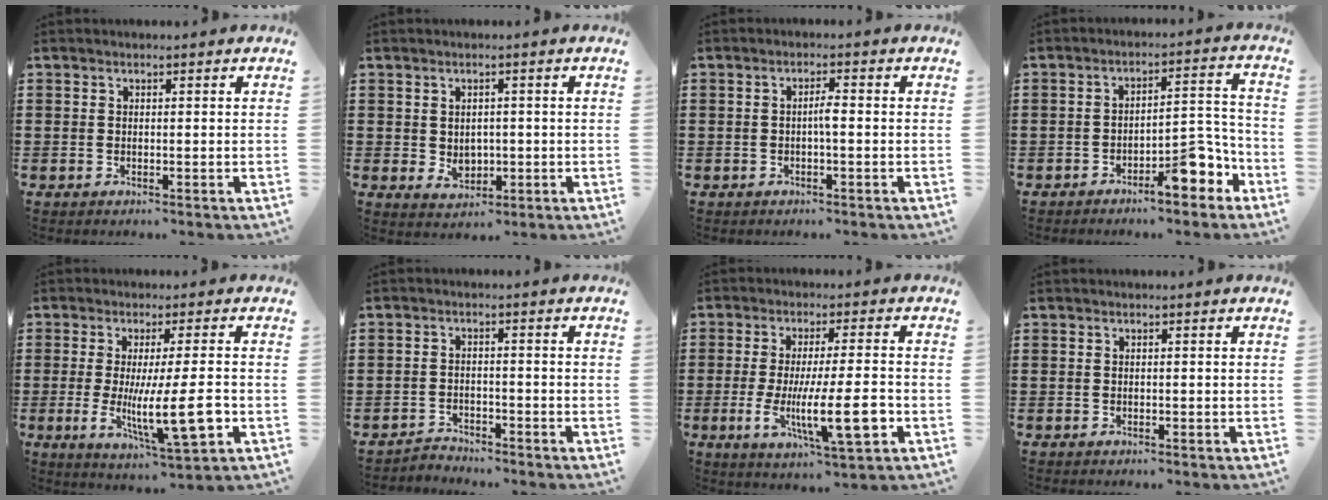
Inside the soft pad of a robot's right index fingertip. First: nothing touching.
{"total": 2.4, "force": [0.2, 2.0, 1.4], "torque": [-0.024, 0.003, 0.001]}
{"total": 2.1, "force": [-0.4, 0.3, 2.0], "torque": [-0.038, 0.000, -0.008]}
{"total": 7.7, "force": [-4.9, 2.2, 5.6], "torque": [-0.078, 0.008, -0.084]}
{"total": 11.3, "force": [-1.9, 2.0, 11.0], "torque": [-0.199, -0.021, -0.032]}
{"total": 2.4, "force": [-2.3, 0.4, -0.2], "torque": [-0.005, 0.001, -0.053]}
{"total": 12.4, "force": [-2.9, 2.7, 11.8], "torque": [-0.216, -0.013, -0.046]}
{"total": 0.0}